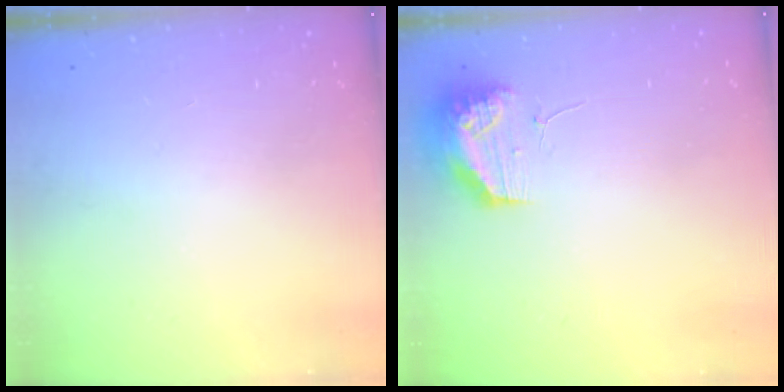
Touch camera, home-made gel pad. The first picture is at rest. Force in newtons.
{"total": 13.5, "press": 11.5, "slide": 7.0}